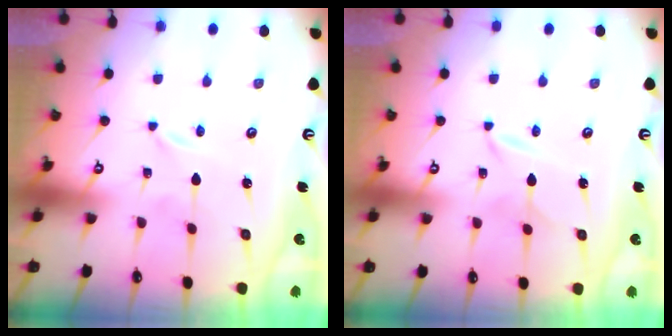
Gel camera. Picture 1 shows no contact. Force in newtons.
{"total": 2.8, "press": 2.8, "slide": 0.4}